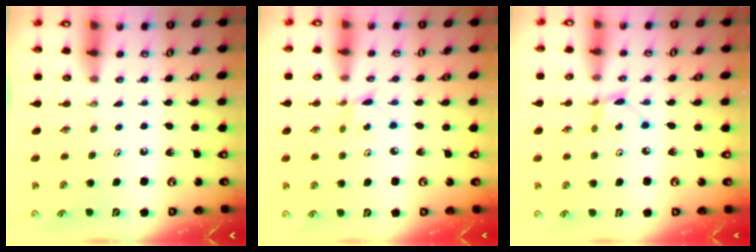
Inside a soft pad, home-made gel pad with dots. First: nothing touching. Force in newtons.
{"total": 2.1, "press": 2.0, "slide": 0.3}
{"total": 2.5, "press": 2.5, "slide": 0.1}